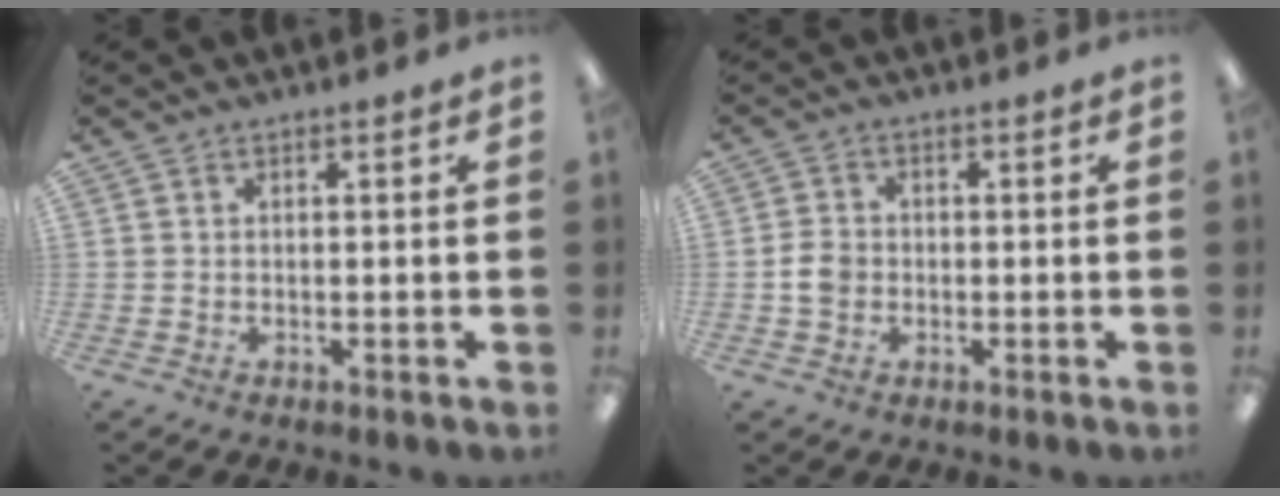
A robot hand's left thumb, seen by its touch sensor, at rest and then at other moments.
{"total": 4.0, "force": [-0.7, 3.2, 2.2], "torque": [-0.037, 0.008, -0.011]}